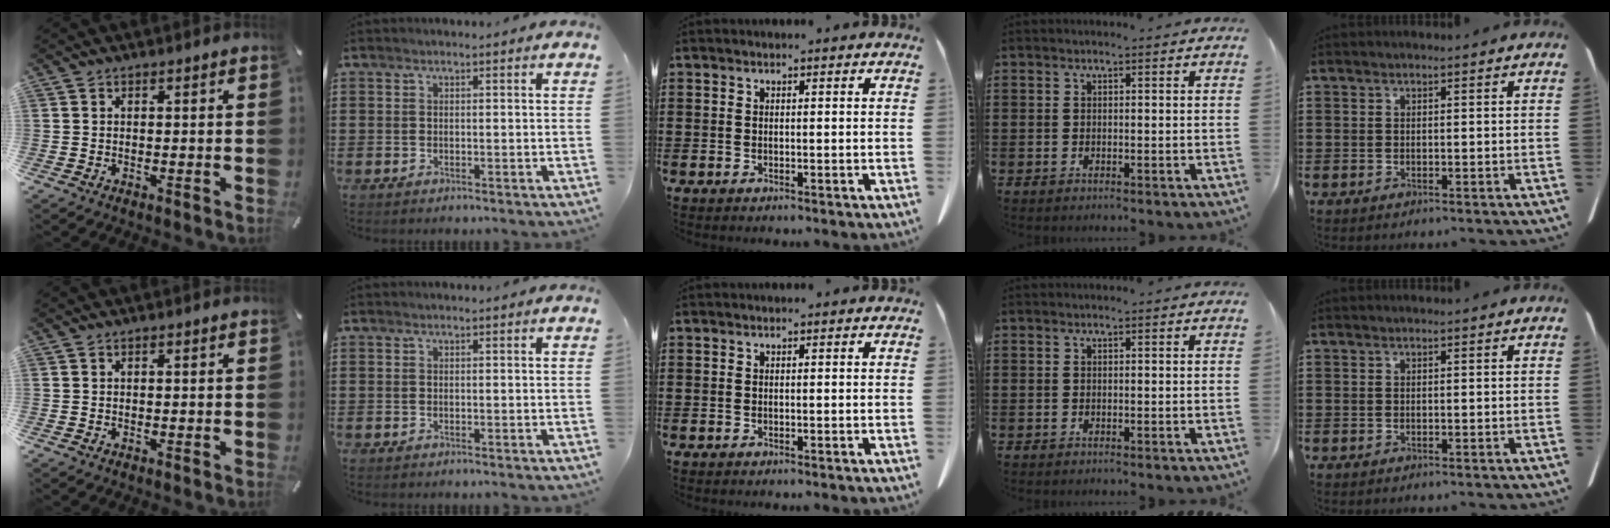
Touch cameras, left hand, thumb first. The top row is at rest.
{}